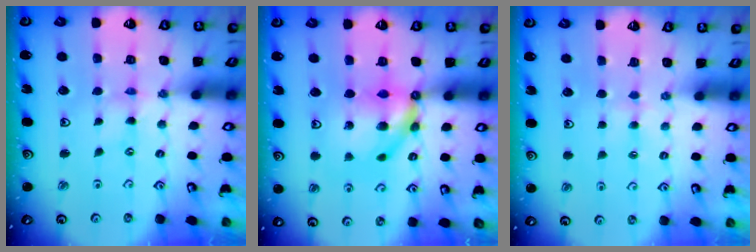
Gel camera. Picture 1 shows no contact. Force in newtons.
{"total": 10.3, "press": 10.3, "slide": 0.5}
{"total": 2.6, "press": 2.5, "slide": 0.5}